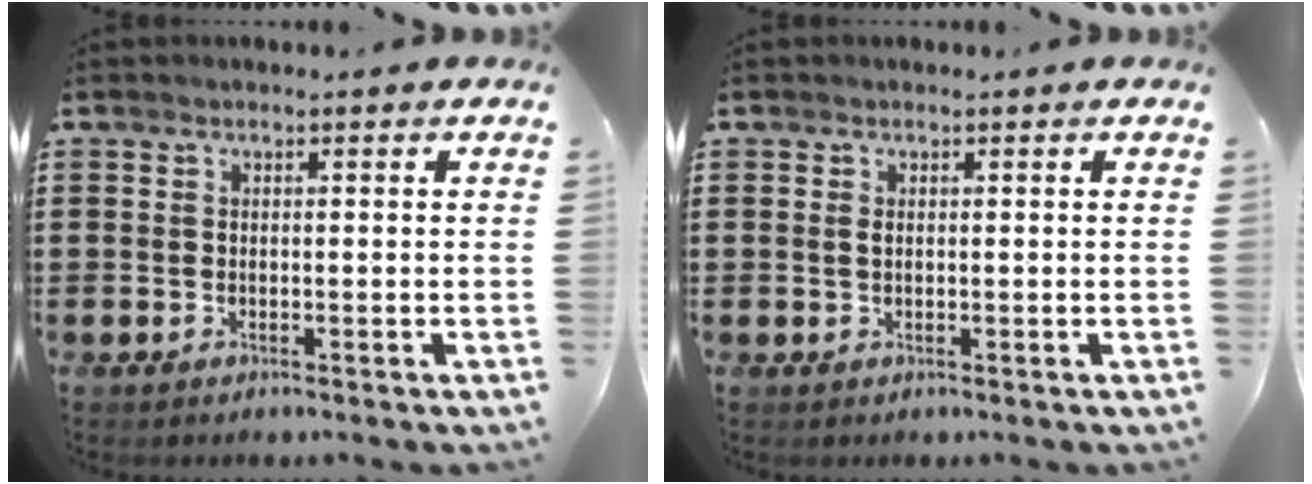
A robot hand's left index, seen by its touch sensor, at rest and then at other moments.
{"total": 1.0, "force": [0.1, 0.4, 0.9], "torque": [-0.027, -0.001, -0.001]}